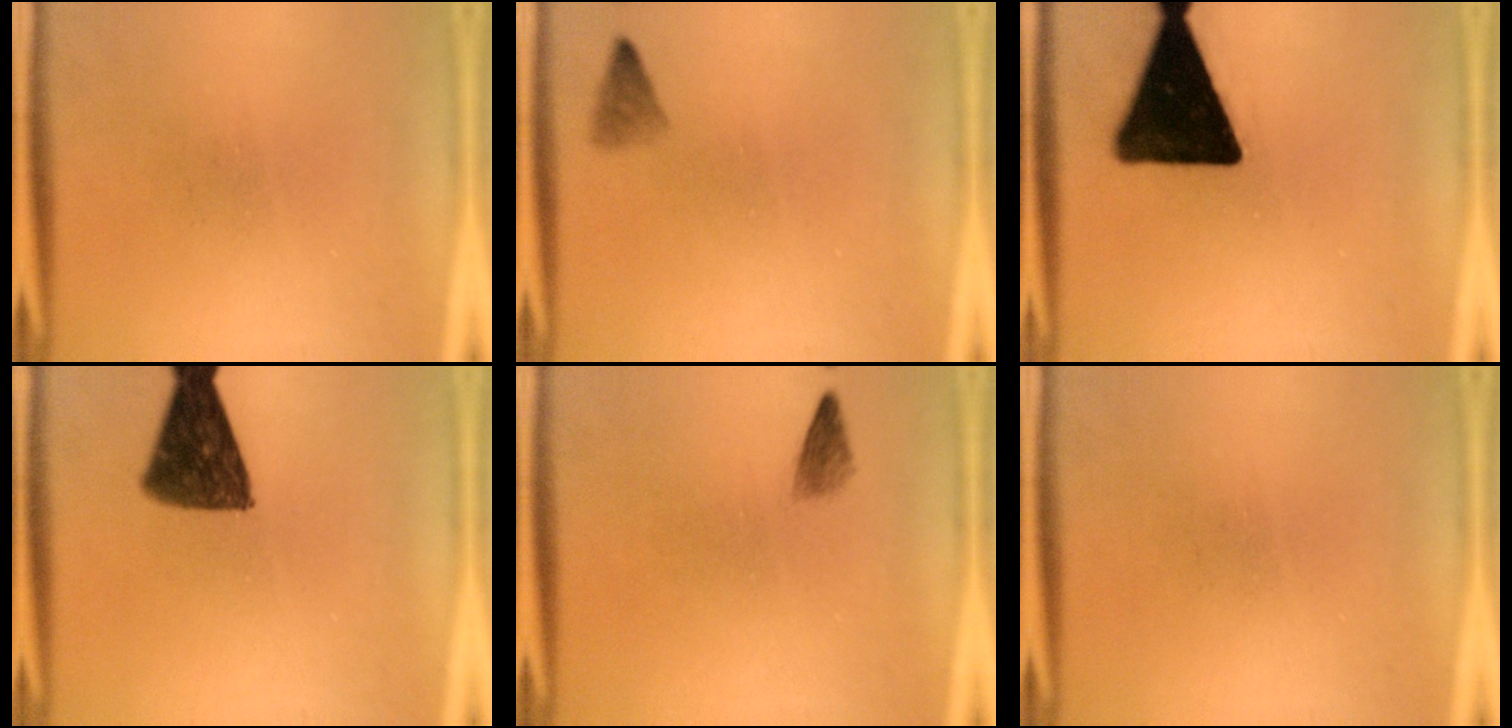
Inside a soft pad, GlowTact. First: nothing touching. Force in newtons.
{"total": 1.6}
{"total": 19.7}
{"total": 11.3}
{"total": 1.6}
{"total": 0.0}